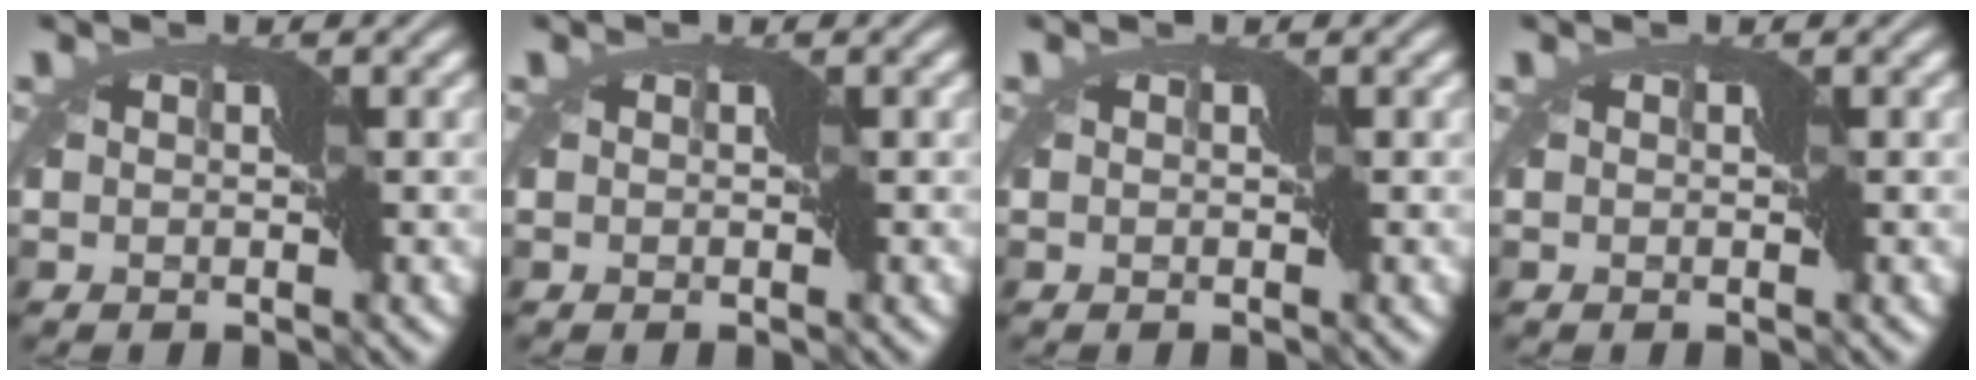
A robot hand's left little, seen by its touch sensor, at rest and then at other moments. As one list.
[{"total": 0.0}, {"total": 0.0}, {"total": 0.0}]